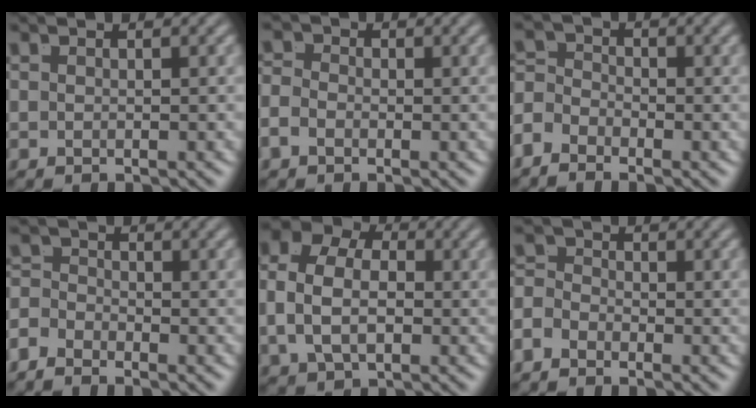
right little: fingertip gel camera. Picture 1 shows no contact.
{"total": 1.8, "force": [-0.9, 1.4, 0.8], "torque": [-0.018, -0.010, -0.017]}
{"total": 3.8, "force": [-1.3, 3.3, 1.4], "torque": [-0.022, -0.015, -0.029]}
{"total": 2.9, "force": [-1.6, 2.2, 0.9], "torque": [-0.014, -0.017, -0.030]}
{"total": 8.5, "force": [1.2, 6.4, 5.5], "torque": [-0.106, 0.005, 0.013]}
{"total": 2.9, "force": [-1.2, 2.4, 1.1], "torque": [-0.016, -0.014, -0.024]}